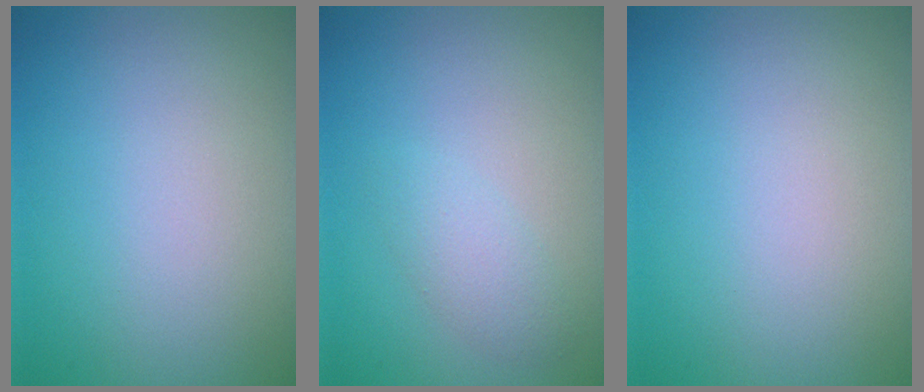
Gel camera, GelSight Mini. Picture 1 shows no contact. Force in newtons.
{"total": 1.6, "press": 1.6, "slide": 0.0}
{"total": 0.0}